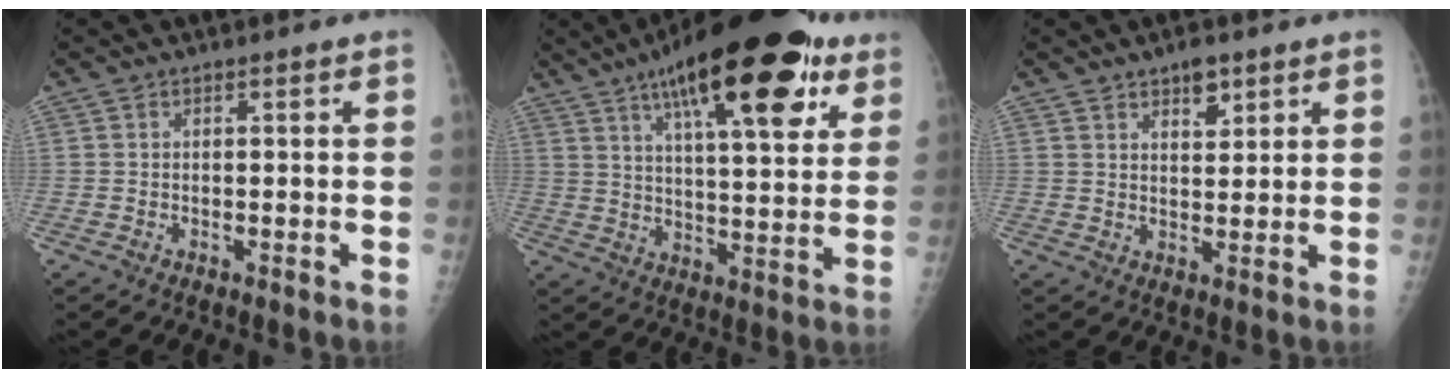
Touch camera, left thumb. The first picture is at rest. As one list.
[{"total": 24.5, "force": [13.5, 7.7, 18.9], "torque": [-0.263, -0.025, 0.203]}, {"total": 4.1, "force": [2.8, 1.8, 2.4], "torque": [-0.019, -0.018, 0.045]}]